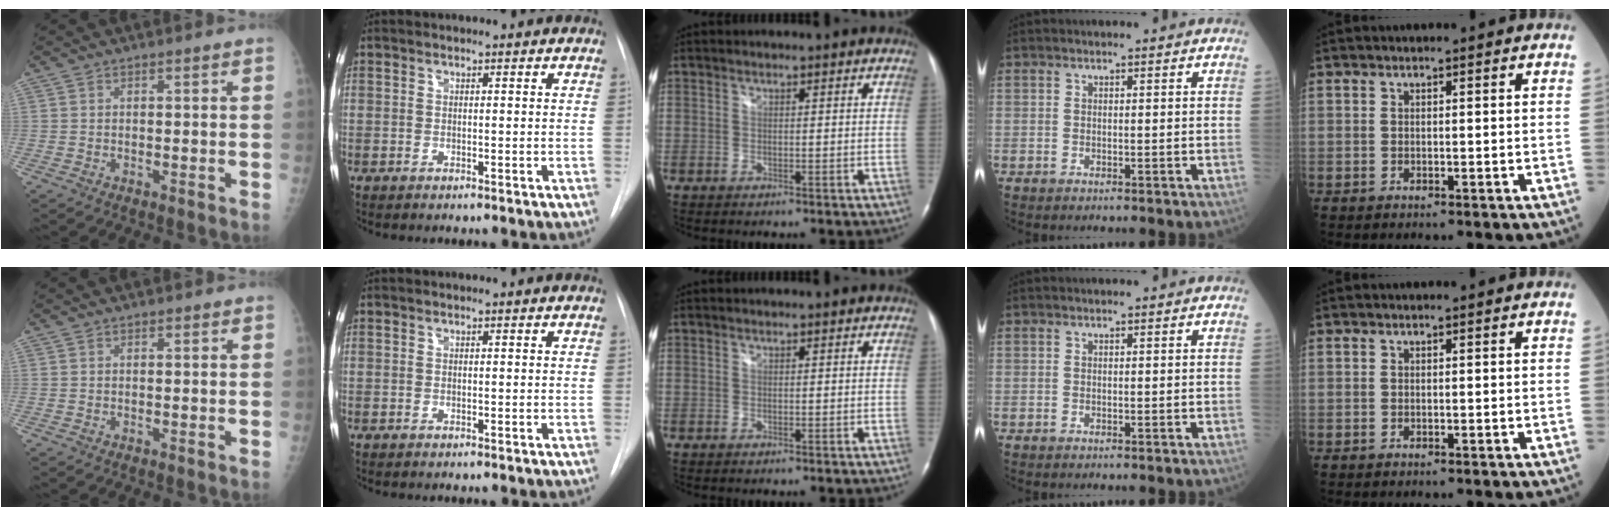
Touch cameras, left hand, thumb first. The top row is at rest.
{}